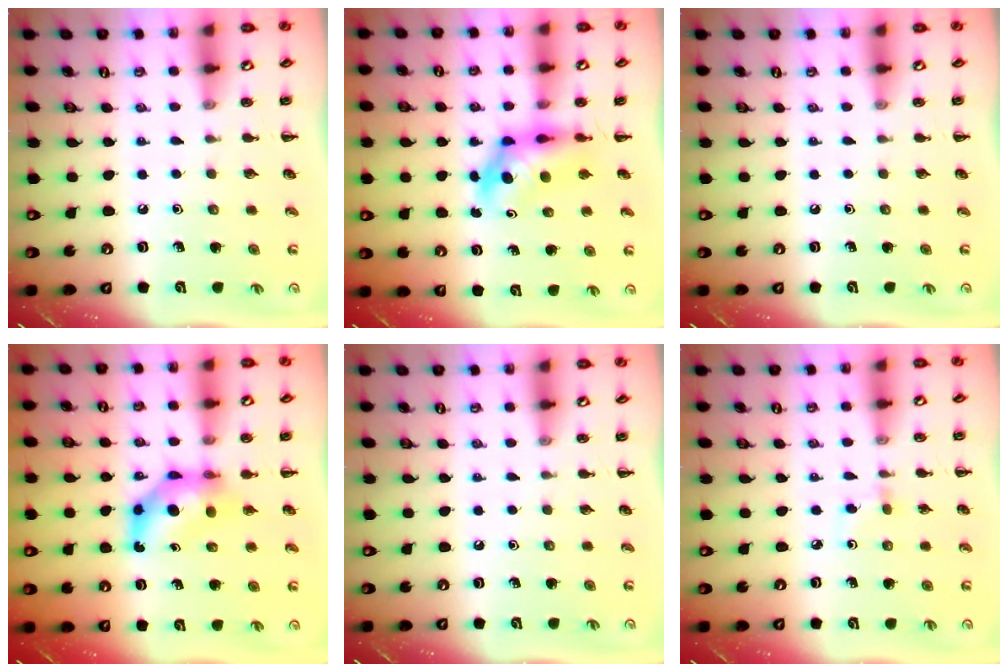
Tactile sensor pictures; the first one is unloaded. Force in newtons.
{"total": 5.6, "press": 5.3, "slide": 1.6}
{"total": 0.0}
{"total": 7.0, "press": 6.8, "slide": 1.4}
{"total": 0.0}
{"total": 2.5, "press": 2.3, "slide": 1.0}